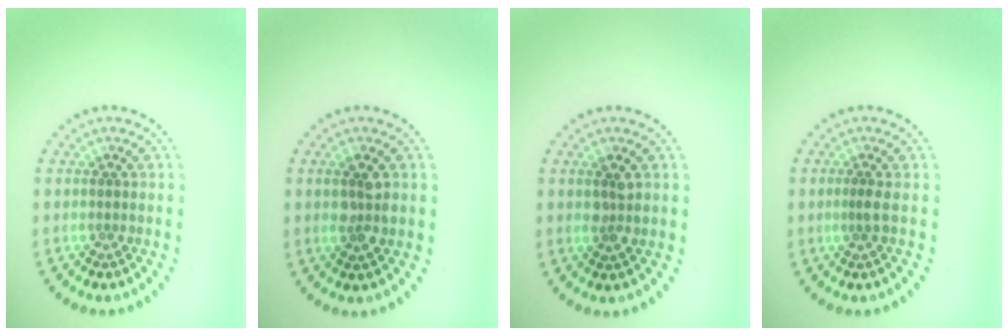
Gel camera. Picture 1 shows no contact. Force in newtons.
{"total": 2.4, "press": 2.4, "slide": 0.3}
{"total": 1.4, "press": 1.4, "slide": 0.4}
{"total": 0.7, "press": 0.4, "slide": 0.6}